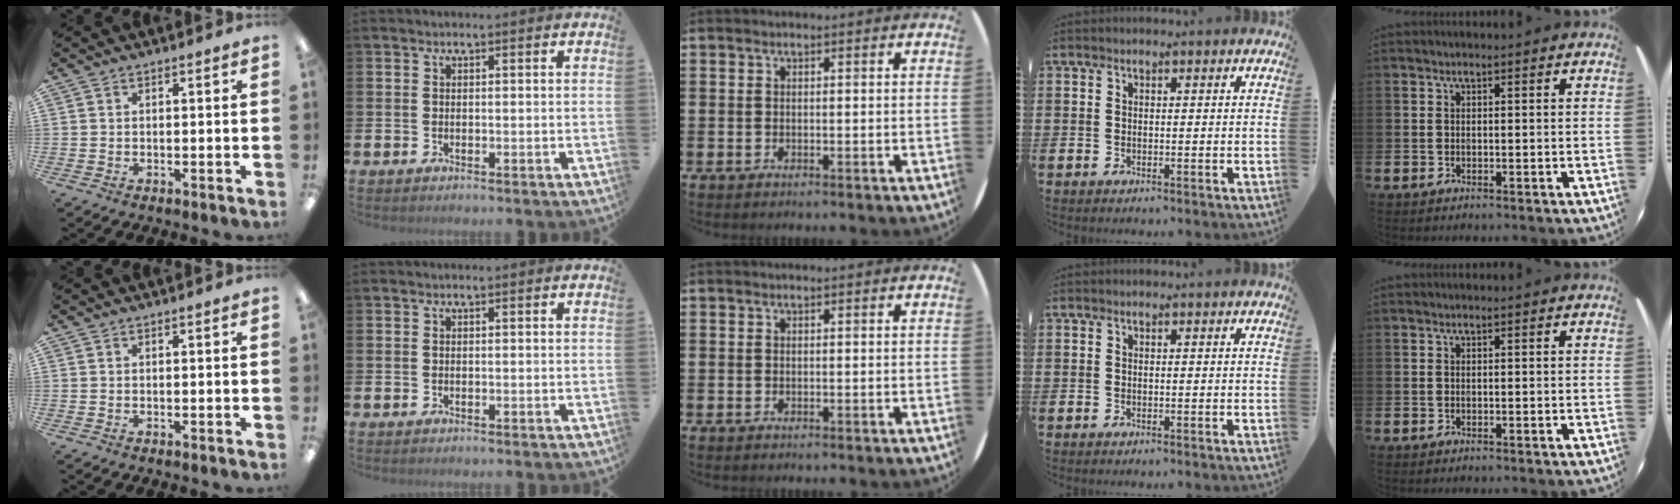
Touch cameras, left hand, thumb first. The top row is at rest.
{}